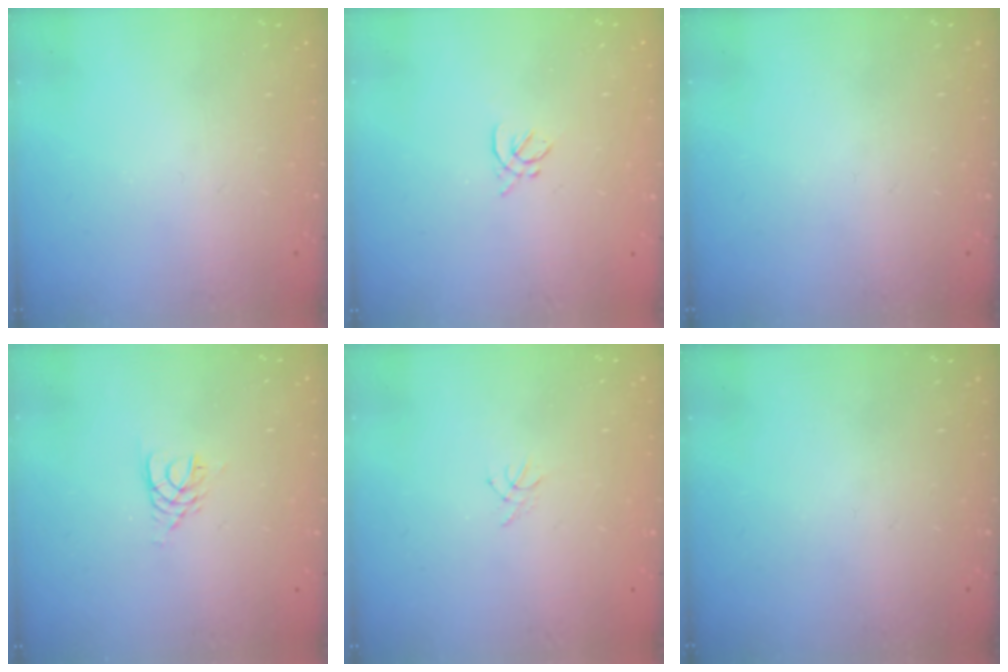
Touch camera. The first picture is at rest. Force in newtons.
{"total": 2.1, "press": 2.0, "slide": 0.7}
{"total": 0.0}
{"total": 3.0, "press": 2.9, "slide": 0.4}
{"total": 0.5, "press": 0.4, "slide": 0.3}
{"total": 0.0}